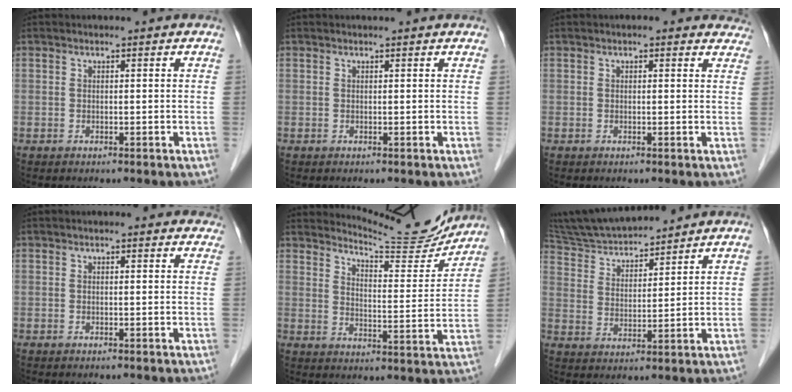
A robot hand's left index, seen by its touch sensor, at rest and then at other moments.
{"total": 1.5, "force": [1.4, 0.0, 0.5], "torque": [-0.010, 0.009, 0.013]}
{"total": 4.9, "force": [4.1, 1.9, 2.0], "torque": [-0.005, 0.009, 0.029]}
{"total": 2.0, "force": [1.4, 1.0, 0.9], "torque": [-0.002, 0.010, 0.005]}
{"total": 12.1, "force": [12.0, 0.5, 1.4], "torque": [-0.025, -0.043, 0.156]}
{"total": 12.6, "force": [11.8, 1.5, 4.1], "torque": [-0.078, 0.018, 0.214]}